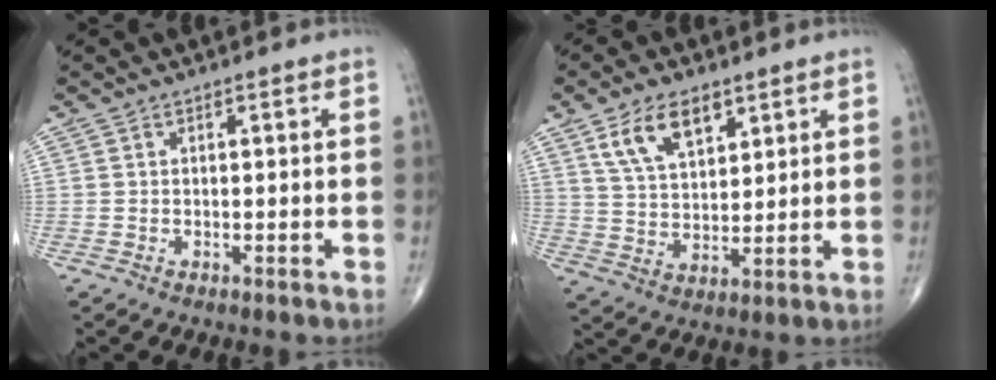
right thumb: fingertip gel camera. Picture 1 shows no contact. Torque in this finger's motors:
{"motor_torque": [-0.26, 0.41, 0.18, 0.19, 0.09]}